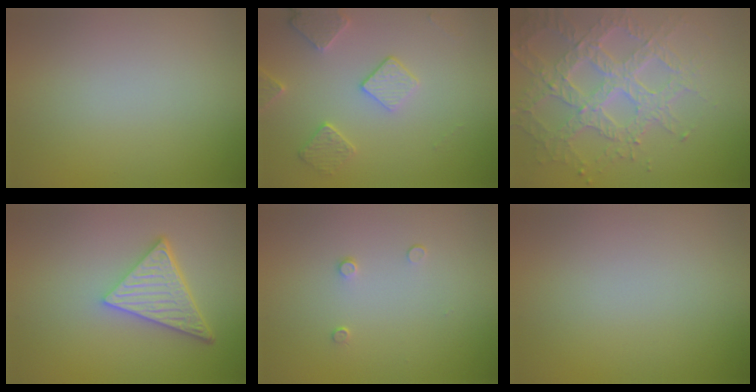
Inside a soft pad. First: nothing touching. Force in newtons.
{"total": 2.8, "press": 2.7, "slide": 0.6}
{"total": 6.7, "press": 5.2, "slide": 4.2}
{"total": 5.4, "press": 3.8, "slide": 3.8}
{"total": 0.8, "press": 0.4, "slide": 0.6}
{"total": 0.0}